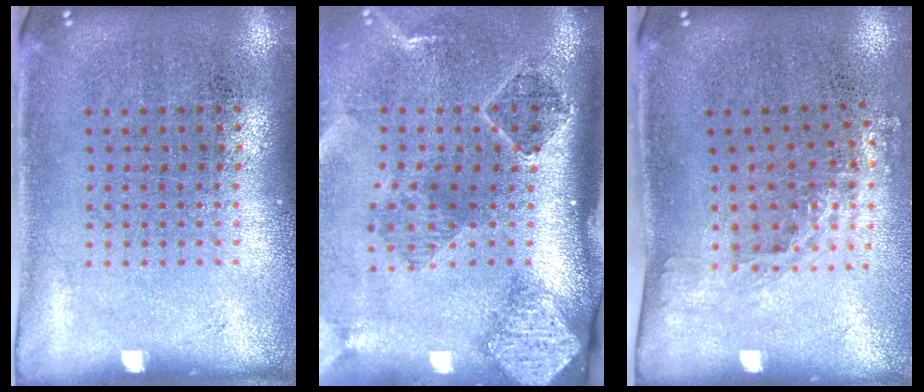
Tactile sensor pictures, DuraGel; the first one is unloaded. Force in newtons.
{"total": 2.9, "press": 1.9, "slide": 2.1}
{"total": 1.4, "press": 1.1, "slide": 0.9}